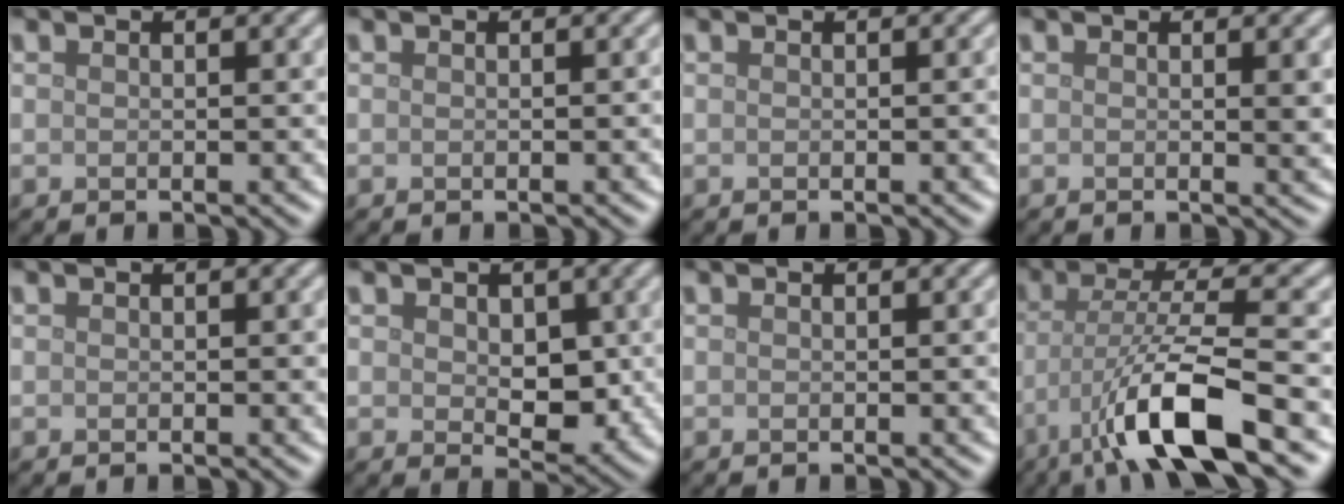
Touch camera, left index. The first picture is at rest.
{"total": 0.6, "force": [-0.1, 0.1, 0.6], "torque": [-0.005, 0.002, -0.001]}
{"total": 1.2, "force": [0.0, 0.3, 1.1], "torque": [-0.011, 0.003, -0.001]}
{"total": 1.6, "force": [0.3, 0.3, 1.6], "torque": [-0.017, -0.002, 0.002]}
{"total": 0.0}
{"total": 3.9, "force": [0.3, 2.6, 2.9], "torque": [-0.040, -0.010, 0.008]}
{"total": 0.6, "force": [-0.1, 0.1, 0.6], "torque": [-0.006, 0.002, -0.001]}
{"total": 9.0, "force": [-4.5, 1.7, 7.6], "torque": [-0.138, 0.002, -0.087]}